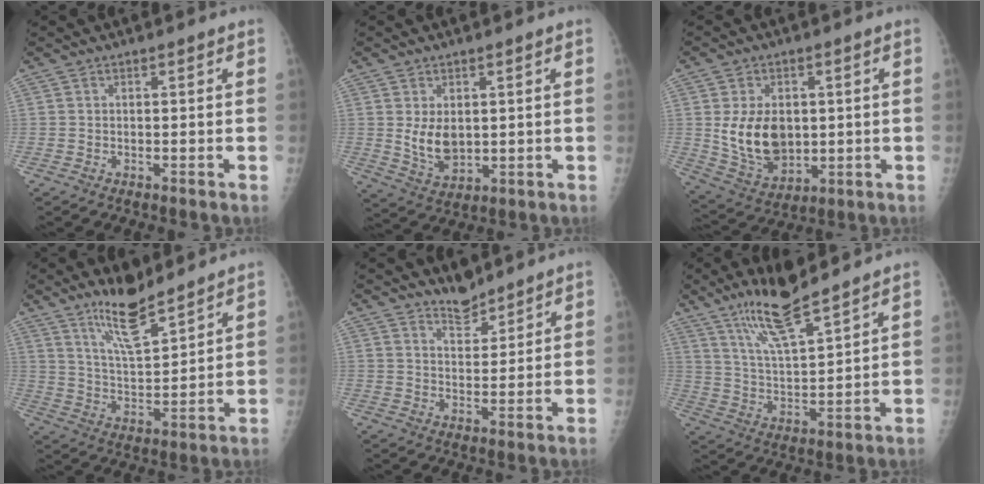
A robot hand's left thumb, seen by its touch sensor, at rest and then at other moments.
{"total": 6.5, "force": [0.8, 4.3, 4.8], "torque": [-0.067, -0.017, 0.030]}
{"total": 12.3, "force": [0.8, 8.7, 8.7], "torque": [-0.122, -0.018, 0.034]}
{"total": 10.2, "force": [7.9, 2.4, 6.0], "torque": [-0.095, -0.065, 0.152]}
{"total": 4.3, "force": [3.9, 1.5, 0.8], "torque": [0.005, -0.035, 0.069]}
{"total": 11.5, "force": [8.7, 1.8, 7.3], "torque": [-0.131, -0.057, 0.171]}